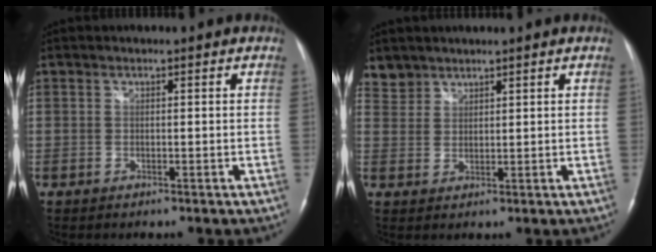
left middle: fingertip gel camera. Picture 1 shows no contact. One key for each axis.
{"total": 3.2, "fx": 2.8, "fy": 1.6, "fz": -0.4, "tx": 0.016, "ty": 0.008, "tz": 0.055}